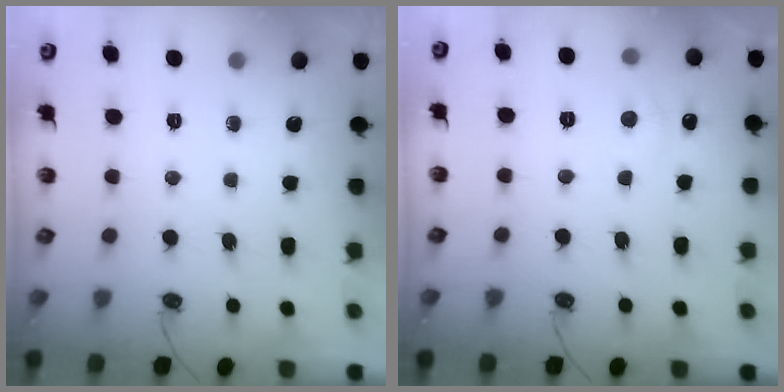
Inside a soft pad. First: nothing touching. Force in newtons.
{"total": 1.7, "press": 1.6, "slide": 0.5}